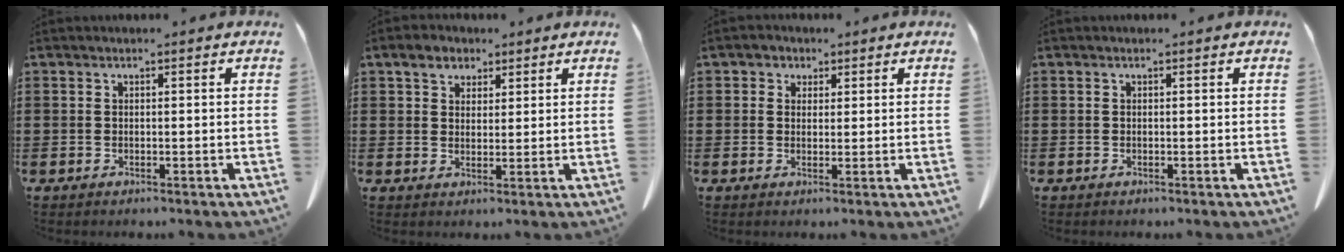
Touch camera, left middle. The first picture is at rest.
{"total": 4.0, "force": [2.8, 2.4, 1.5], "torque": [-0.034, 0.007, 0.051]}
{"total": 1.8, "force": [1.2, 1.3, 0.1], "torque": [-0.010, 0.007, 0.022]}
{"total": 0.0}